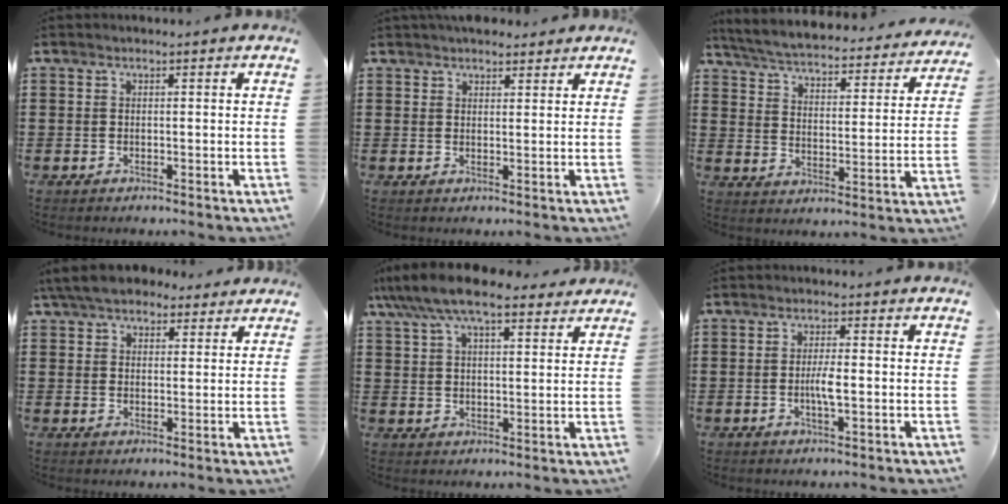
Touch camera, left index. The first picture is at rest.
{"total": 3.2, "force": [2.9, 1.1, 0.7], "torque": [-0.012, -0.004, 0.054]}
{"total": 4.3, "force": [4.2, -0.3, 0.9], "torque": [-0.042, -0.036, 0.065]}
{"total": 5.9, "force": [4.9, 2.3, 2.3], "torque": [-0.062, 0.000, 0.093]}
{"total": 9.2, "force": [7.3, 2.6, 4.9], "torque": [-0.116, -0.010, 0.134]}
{"total": 3.1, "force": [-0.6, 0.5, 3.0], "torque": [-0.062, -0.003, -0.014]}